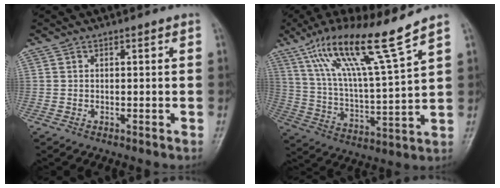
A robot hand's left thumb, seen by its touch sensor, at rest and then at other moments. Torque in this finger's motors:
{"motor_torque": [0.31, 0.31, 1.48, -1.30, 0.60]}